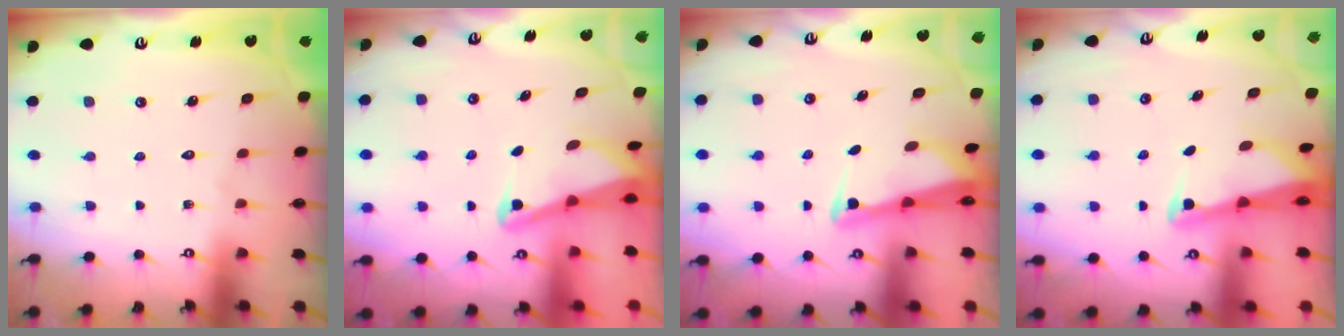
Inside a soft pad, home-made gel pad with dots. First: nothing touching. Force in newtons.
{"total": 2.0, "press": 2.0, "slide": 0.3}
{"total": 2.4, "press": 2.4, "slide": 0.5}
{"total": 2.7, "press": 2.7, "slide": 0.2}